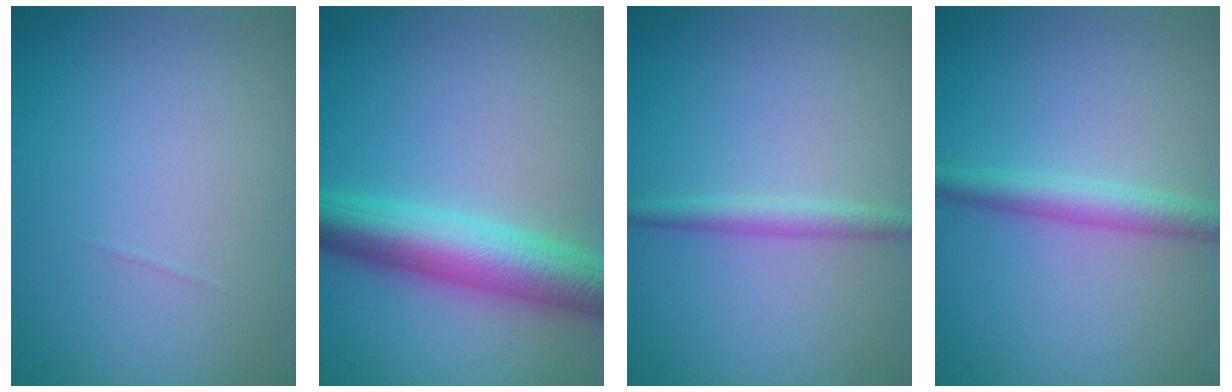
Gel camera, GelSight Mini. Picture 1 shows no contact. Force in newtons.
{"total": 6.7, "press": 6.7, "slide": 0.1}
{"total": 1.8, "press": 1.8, "slide": 0.0}
{"total": 2.7, "press": 2.7, "slide": 0.1}